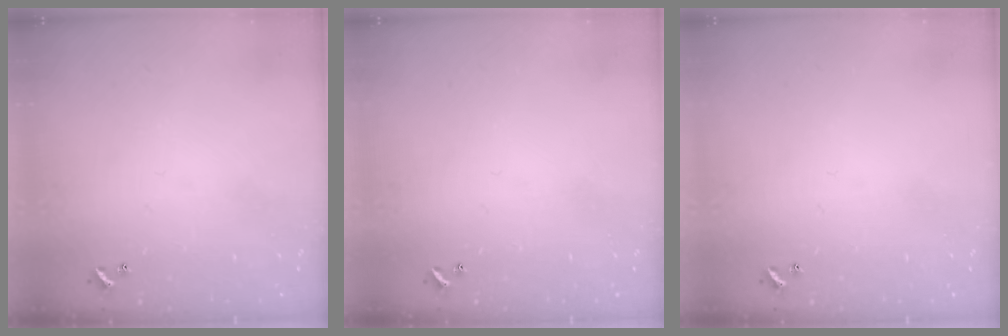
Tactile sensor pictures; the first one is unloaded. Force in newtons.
{"total": 0.0}
{"total": 0.0}